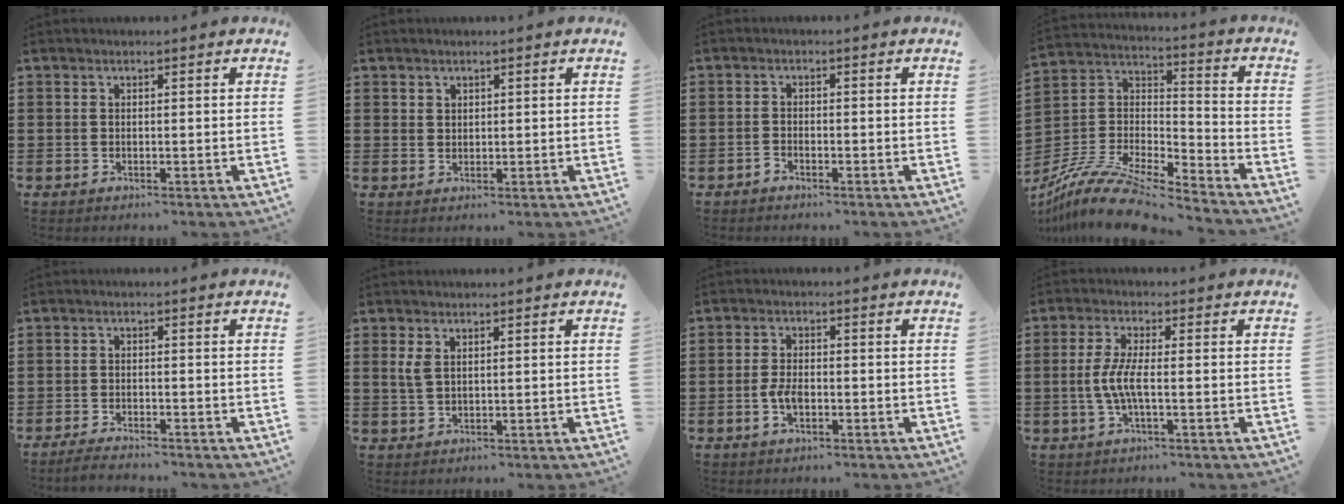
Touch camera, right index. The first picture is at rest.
{"total": 1.3, "force": [1.0, 0.8, 0.1], "torque": [-0.003, 0.002, 0.021]}
{"total": 1.0, "force": [-1.0, 0.2, 0.2], "torque": [-0.006, 0.000, -0.020]}
{"total": 12.0, "force": [-10.3, 2.9, 5.5], "torque": [-0.116, 0.027, -0.203]}
{"total": 2.1, "force": [-2.1, 0.0, 0.3], "torque": [-0.008, 0.001, -0.042]}
{"total": 2.3, "force": [1.0, 1.1, 1.8], "torque": [-0.039, 0.005, 0.017]}
{"total": 3.1, "force": [-1.0, 1.4, 2.6], "torque": [-0.064, -0.006, -0.021]}
{"total": 4.8, "force": [-1.0, 0.9, 4.6], "torque": [-0.110, -0.008, -0.029]}